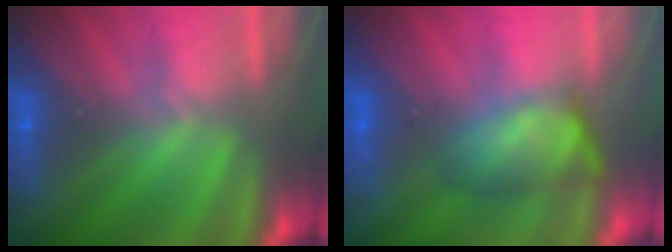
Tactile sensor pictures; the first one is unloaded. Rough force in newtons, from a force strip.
{"total": 4.3}